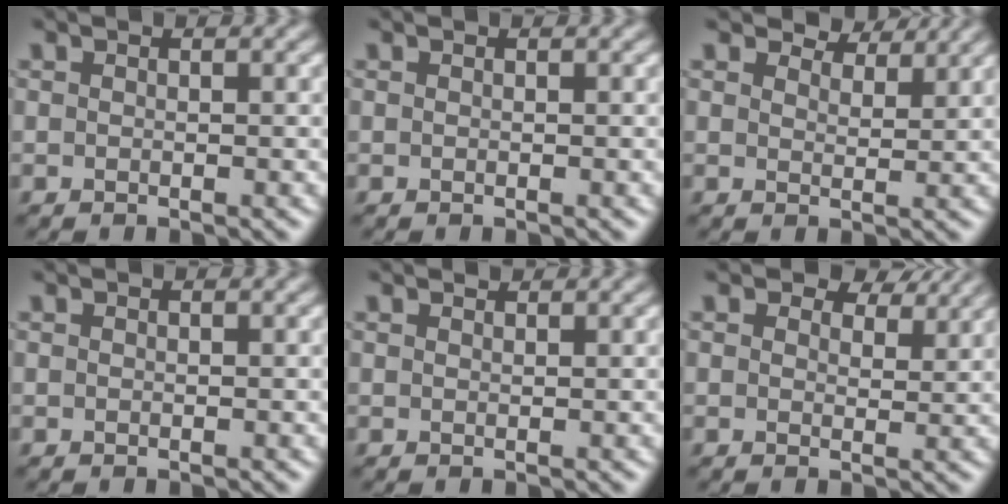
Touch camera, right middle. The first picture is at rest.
{"total": 0.0}
{"total": 3.4, "force": [3.3, 0.7, 0.7], "torque": [-0.023, 0.000, 0.045]}
{"total": 0.0}
{"total": 0.6, "force": [0.6, -0.1, -0.2], "torque": [0.000, -0.001, 0.012]}
{"total": 3.8, "force": [2.9, 1.7, 1.7], "torque": [-0.034, -0.001, 0.037]}